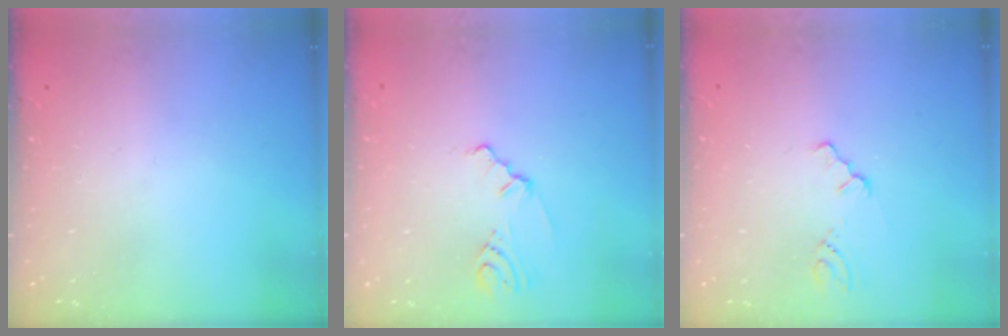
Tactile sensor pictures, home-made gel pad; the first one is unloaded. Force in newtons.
{"total": 1.8, "press": 1.7, "slide": 0.6}
{"total": 0.7, "press": 0.6, "slide": 0.2}